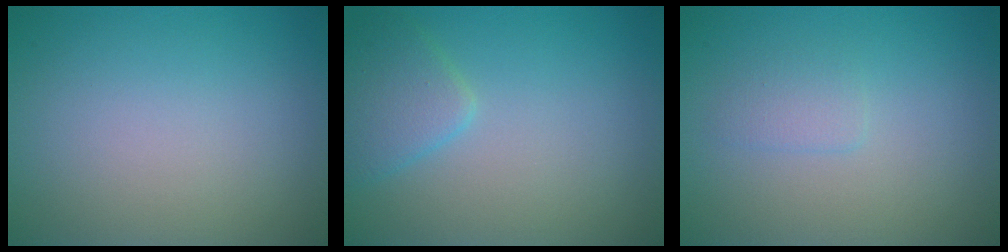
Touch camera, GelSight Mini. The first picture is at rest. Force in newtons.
{"total": 2.7, "press": 2.7, "slide": 0.1}
{"total": 1.2, "press": 1.2, "slide": 0.1}